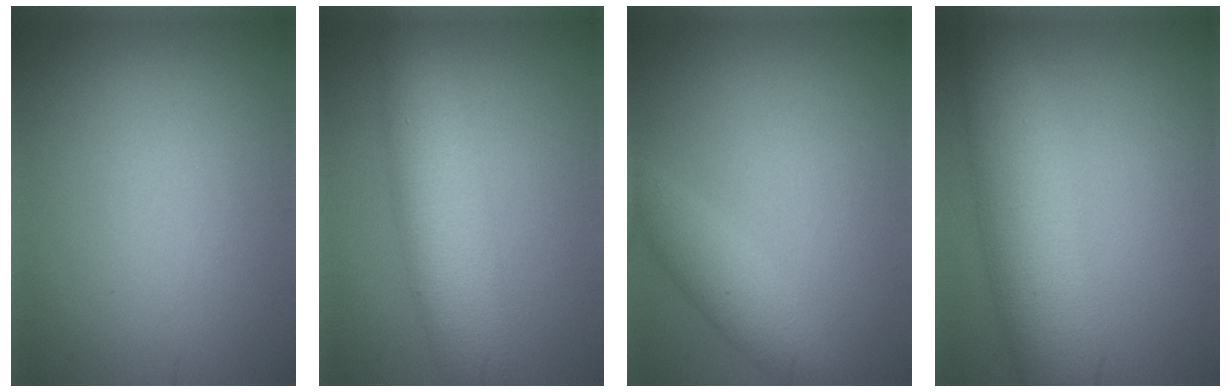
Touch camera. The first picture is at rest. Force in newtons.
{"total": 6.0, "press": 6.0, "slide": 0.1}
{"total": 2.7, "press": 2.7, "slide": 0.1}
{"total": 6.2, "press": 6.2, "slide": 0.1}